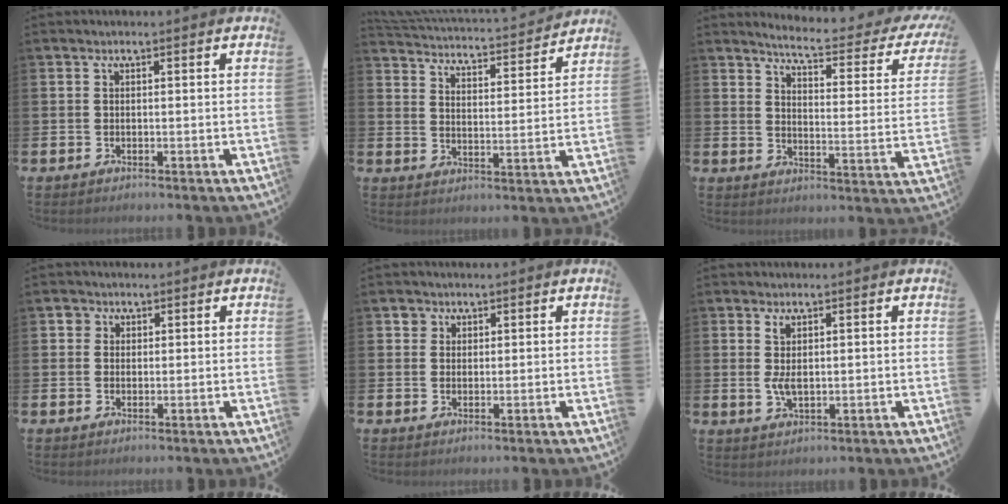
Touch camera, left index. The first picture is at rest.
{"total": 4.1, "force": [4.0, 0.6, 0.3], "torque": [-0.022, -0.046, 0.061]}
{"total": 4.7, "force": [4.1, 0.4, 2.1], "torque": [-0.047, -0.043, 0.058]}
{"total": 1.8, "force": [1.1, 1.4, 0.0], "torque": [0.013, 0.002, 0.017]}
{"total": 2.0, "force": [1.4, 1.4, 0.0], "torque": [0.013, 0.001, 0.023]}
{"total": 3.0, "force": [1.0, 1.4, 2.4], "torque": [-0.041, 0.000, 0.014]}